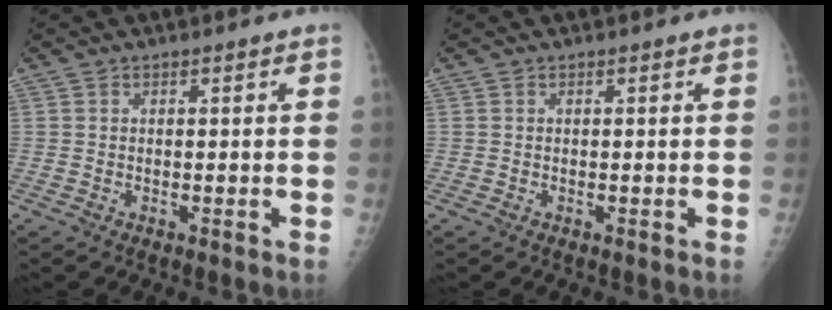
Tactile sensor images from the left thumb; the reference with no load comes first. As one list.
[{"total": 0.0}]